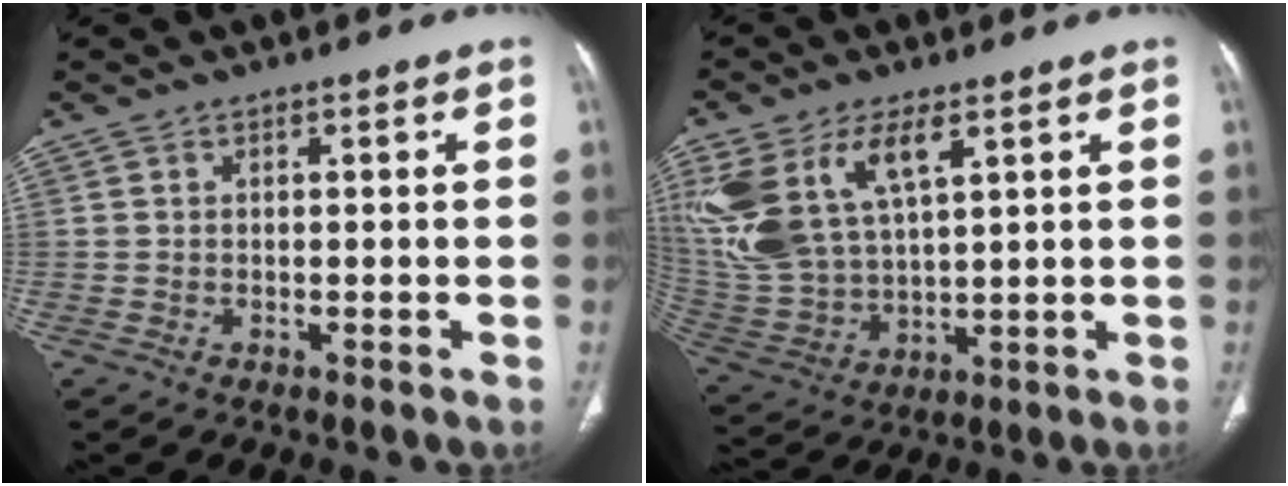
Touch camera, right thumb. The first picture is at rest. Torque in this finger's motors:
{"motor_torque": [1.37, 3.11, 1.78, 0.99, 0.23]}